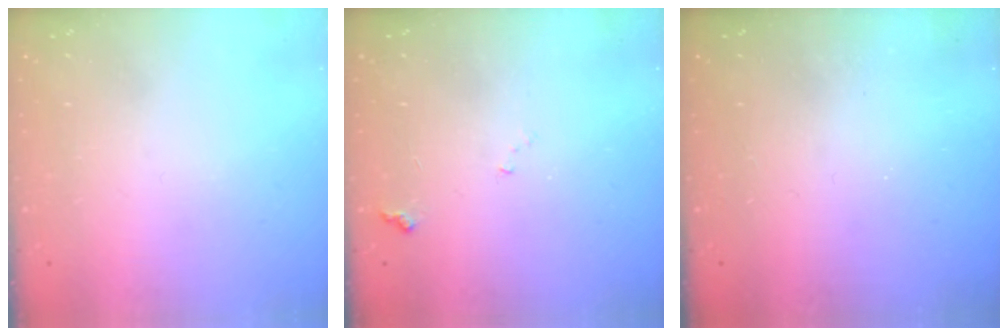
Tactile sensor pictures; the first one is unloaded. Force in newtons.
{"total": 7.4, "press": 7.4, "slide": 0.8}
{"total": 0.9, "press": 0.9, "slide": 0.3}